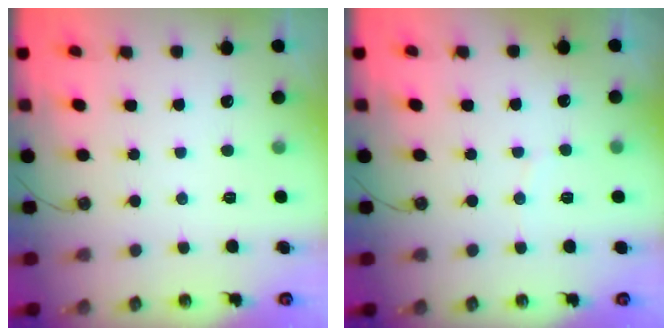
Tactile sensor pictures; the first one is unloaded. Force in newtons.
{"total": 2.1, "press": 2.1, "slide": 0.2}